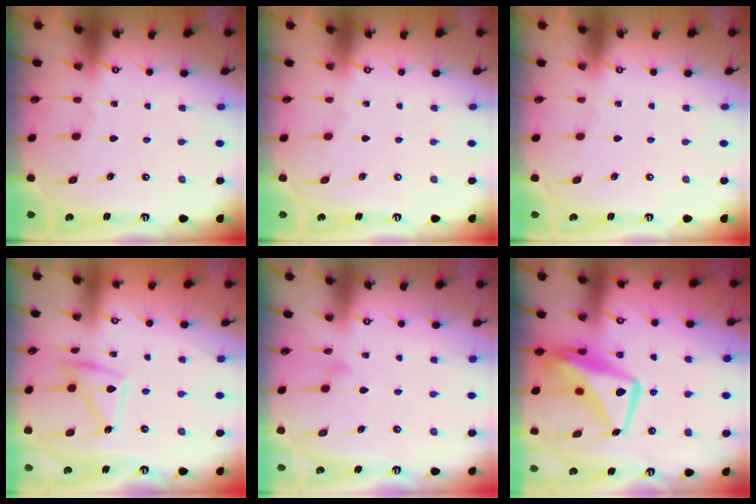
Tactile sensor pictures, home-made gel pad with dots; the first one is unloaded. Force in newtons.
{"total": 0.0}
{"total": 0.0}
{"total": 10.8, "press": 10.7, "slide": 0.9}
{"total": 7.8, "press": 7.8, "slide": 0.6}
{"total": 14.3, "press": 14.2, "slide": 1.1}